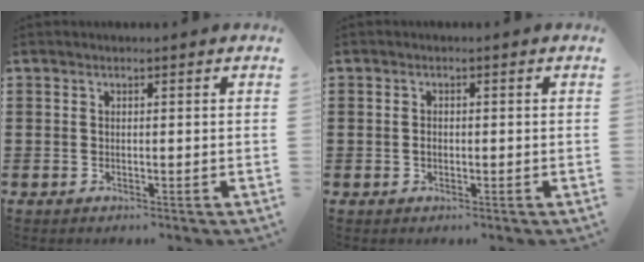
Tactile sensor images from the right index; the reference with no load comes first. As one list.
[{"total": 1.0, "force": [-0.2, 0.7, 0.7], "torque": [-0.016, 0.000, -0.003]}]